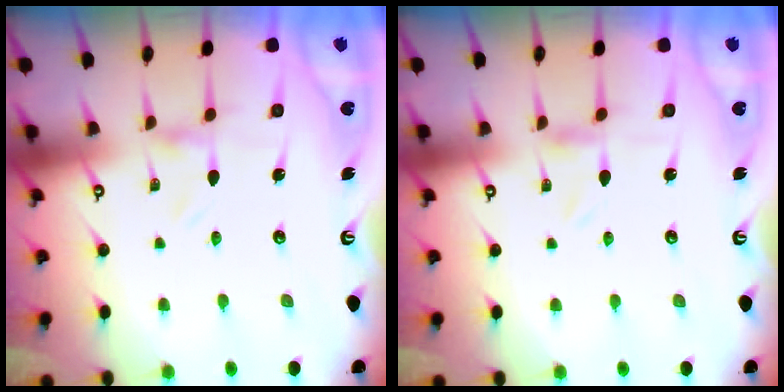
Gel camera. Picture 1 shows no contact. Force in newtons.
{"total": 0.0}